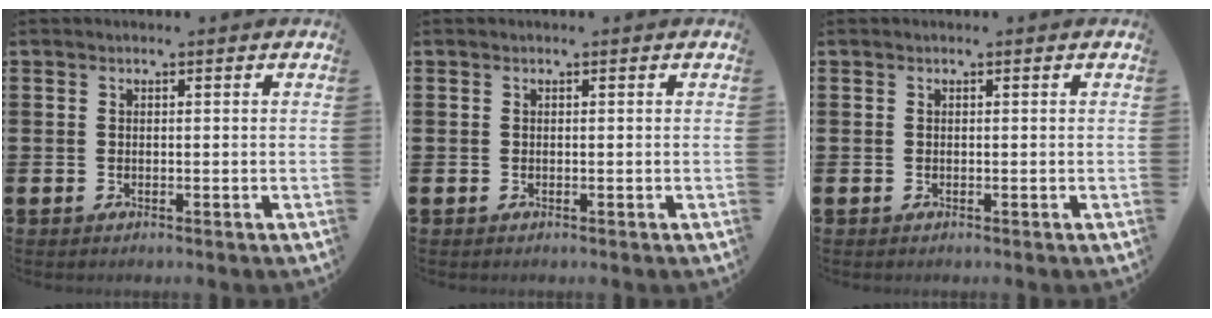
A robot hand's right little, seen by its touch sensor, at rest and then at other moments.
{"total": 0.0}
{"total": 0.0}